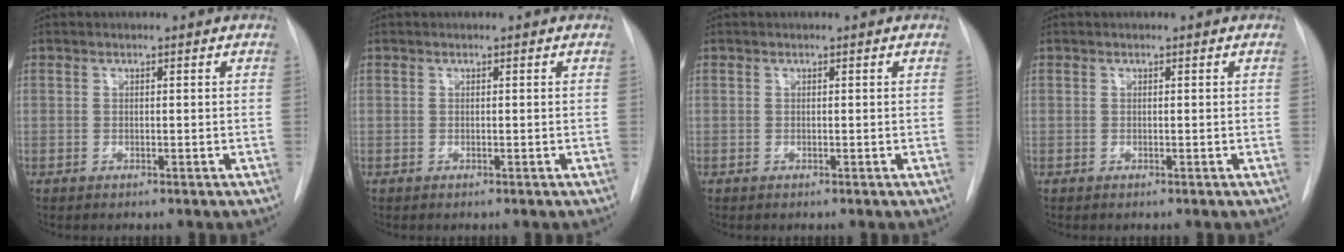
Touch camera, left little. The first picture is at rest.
{"total": 0.0}
{"total": 0.0}
{"total": 0.0}